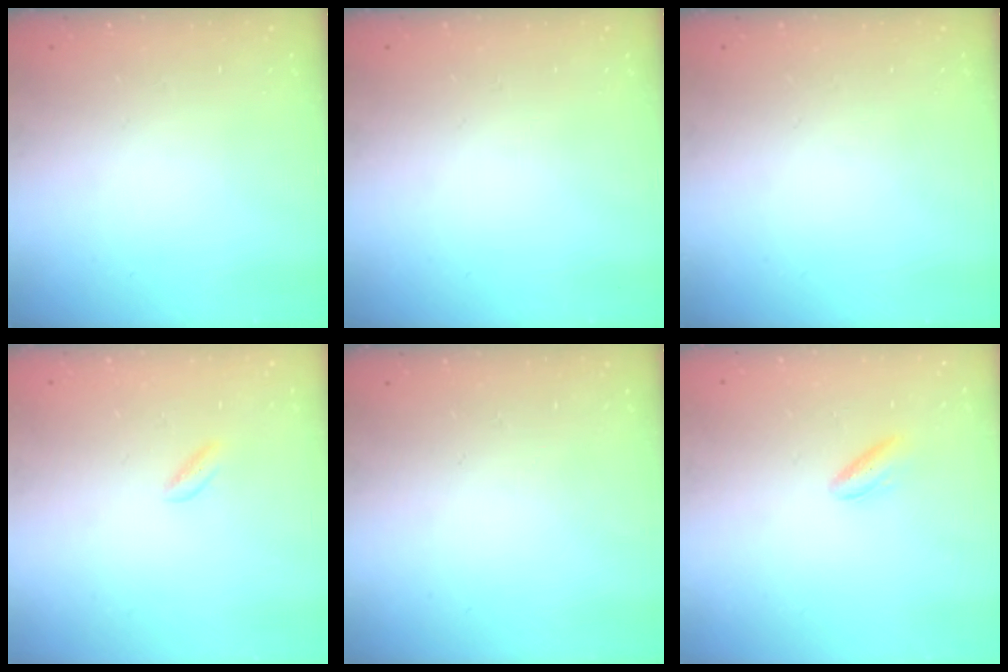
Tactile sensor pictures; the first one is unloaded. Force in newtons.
{"total": 0.0}
{"total": 0.0}
{"total": 1.3, "press": 1.0, "slide": 0.7}
{"total": 0.0}
{"total": 2.9, "press": 2.8, "slide": 0.9}